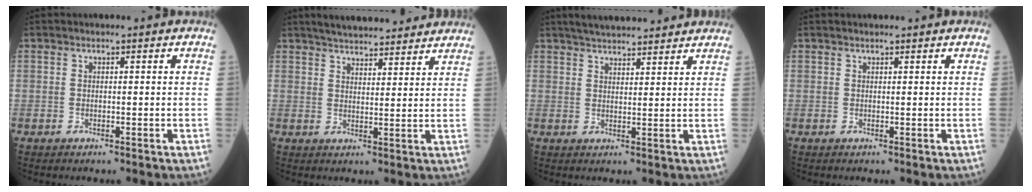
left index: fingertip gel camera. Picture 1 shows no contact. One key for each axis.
{"total": 13.5, "fx": 12.2, "fy": 2.5, "fz": 5.2, "tx": -0.070, "ty": 0.023, "tz": 0.166}
{"total": 10.9, "fx": 9.8, "fy": 1.8, "fz": 4.4, "tx": -0.065, "ty": 0.025, "tz": 0.137}
{"total": 1.8, "fx": 1.7, "fy": 0.2, "fz": 0.7, "tx": -0.006, "ty": 0.016, "tz": 0.020}